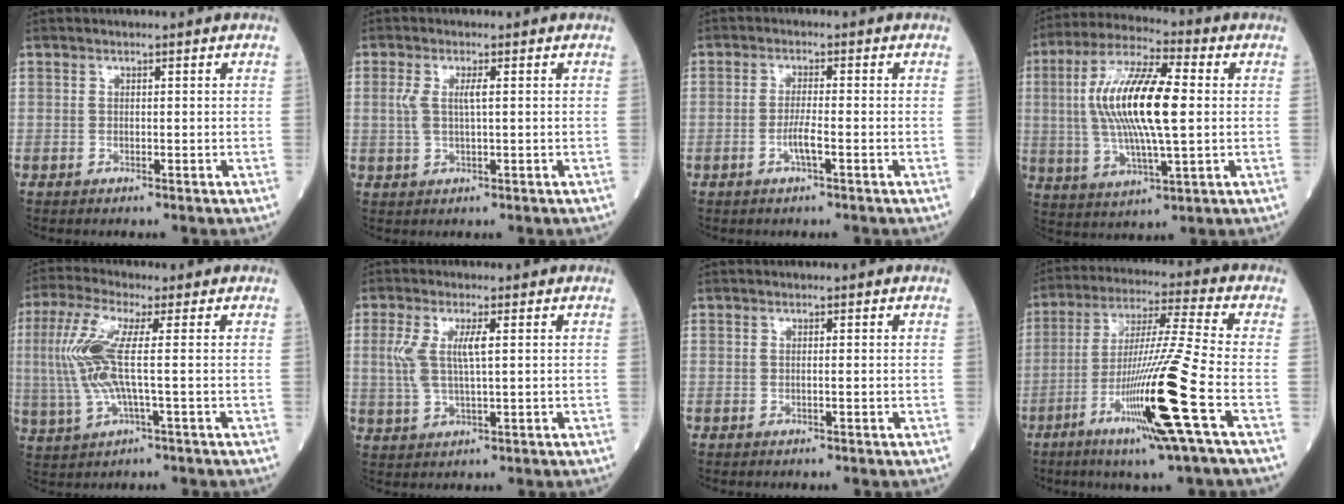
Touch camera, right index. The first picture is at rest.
{"total": 3.2, "force": [0.5, 0.6, 3.1], "torque": [-0.071, 0.004, 0.011]}
{"total": 3.0, "force": [-1.1, -0.1, 2.8], "torque": [-0.057, -0.003, -0.024]}
{"total": 15.9, "force": [1.2, 3.3, 15.5], "torque": [-0.310, 0.012, 0.018]}
{"total": 9.6, "force": [0.7, 1.4, 9.5], "torque": [-0.227, 0.010, 0.009]}
{"total": 5.6, "force": [1.1, 1.2, 5.4], "torque": [-0.131, 0.003, 0.024]}
{"total": 0.6, "force": [-0.1, -0.1, 0.6], "torque": [-0.013, 0.000, -0.002]}
{"total": 16.7, "force": [-6.0, -2.1, 15.4], "torque": [-0.296, -0.025, -0.113]}